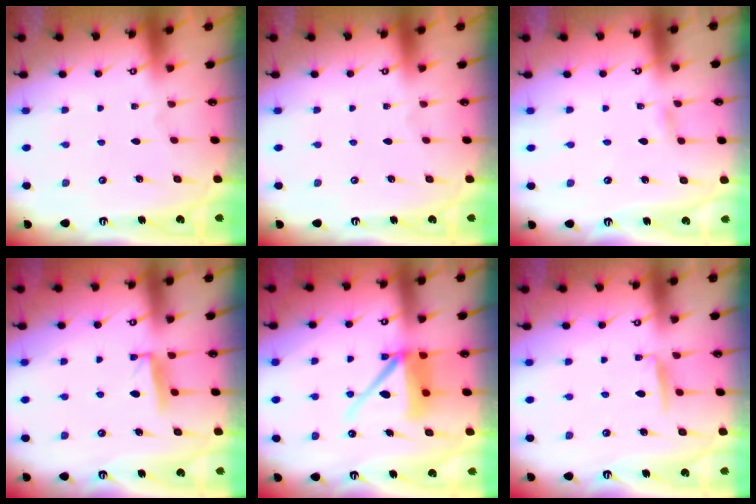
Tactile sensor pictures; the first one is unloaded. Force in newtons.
{"total": 0.0}
{"total": 2.7, "press": 2.7, "slide": 0.2}
{"total": 6.1, "press": 6.1, "slide": 0.6}
{"total": 11.3, "press": 11.2, "slide": 1.6}
{"total": 7.3, "press": 7.2, "slide": 0.9}